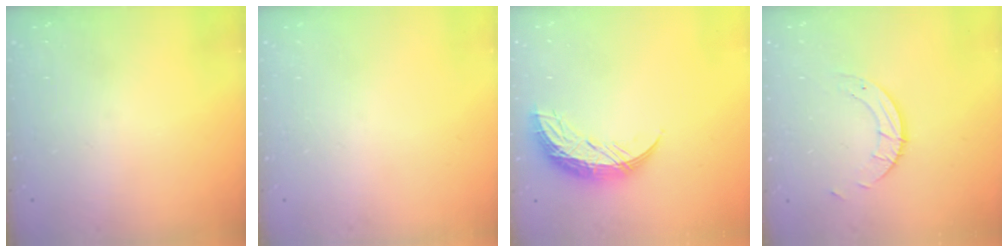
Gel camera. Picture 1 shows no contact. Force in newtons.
{"total": 0.0}
{"total": 10.5, "press": 10.5, "slide": 0.8}
{"total": 4.3, "press": 4.3, "slide": 0.3}